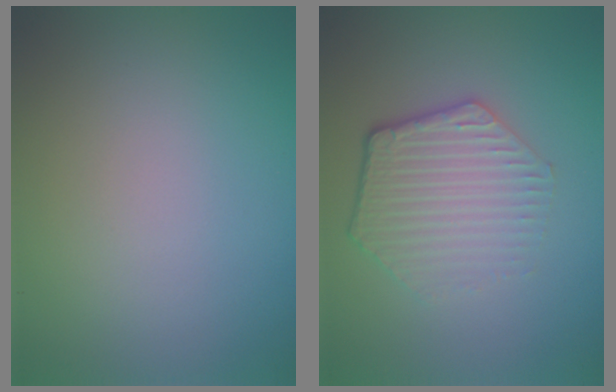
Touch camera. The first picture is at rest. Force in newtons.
{"total": 4.3, "press": 3.3, "slide": 2.8}